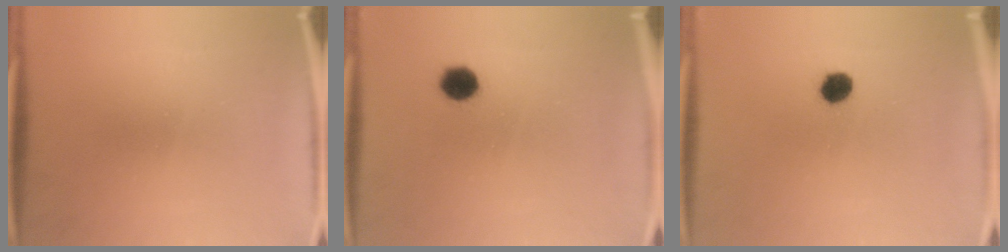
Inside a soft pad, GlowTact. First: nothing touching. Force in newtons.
{"total": 4.0}
{"total": 3.9}